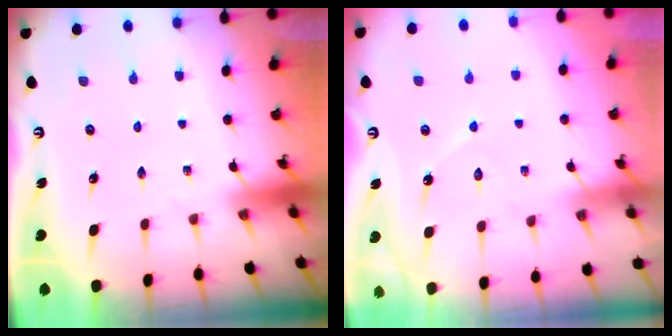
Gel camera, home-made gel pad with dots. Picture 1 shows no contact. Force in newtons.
{"total": 6.1, "press": 6.1, "slide": 0.6}